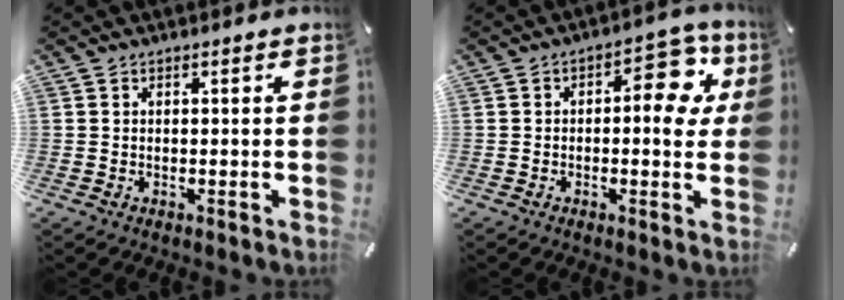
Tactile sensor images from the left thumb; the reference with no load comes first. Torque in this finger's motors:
{"motor_torque": [0.85, 1.10, 0.09, -0.01, 0.07]}